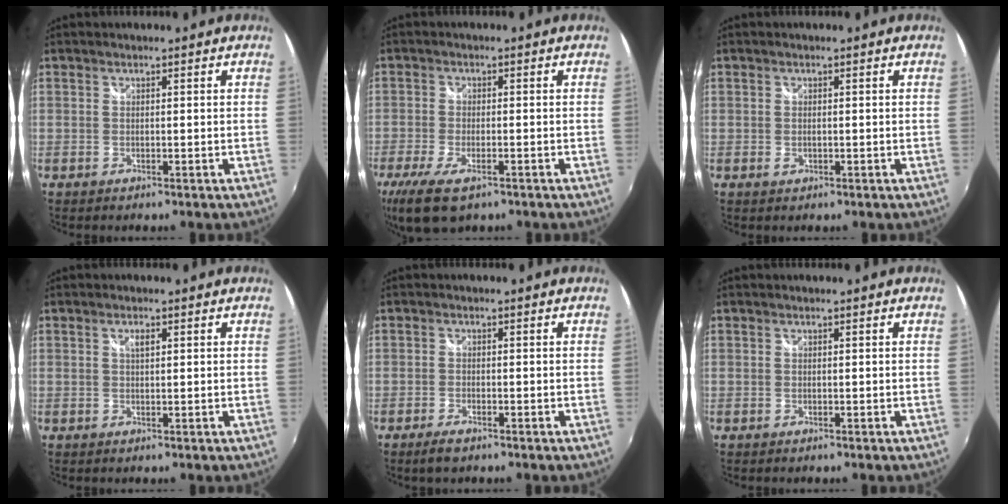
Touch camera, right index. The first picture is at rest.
{"total": 10.3, "force": [-6.4, 4.1, 6.9], "torque": [-0.166, -0.037, -0.113]}
{"total": 0.9, "force": [-0.2, 0.7, 0.6], "torque": [-0.011, -0.001, -0.003]}
{"total": 1.5, "force": [0.6, 0.6, 1.2], "torque": [-0.021, 0.002, 0.010]}
{"total": 2.6, "force": [-1.9, 0.9, 1.5], "torque": [-0.038, -0.006, -0.039]}
{"total": 0.0}